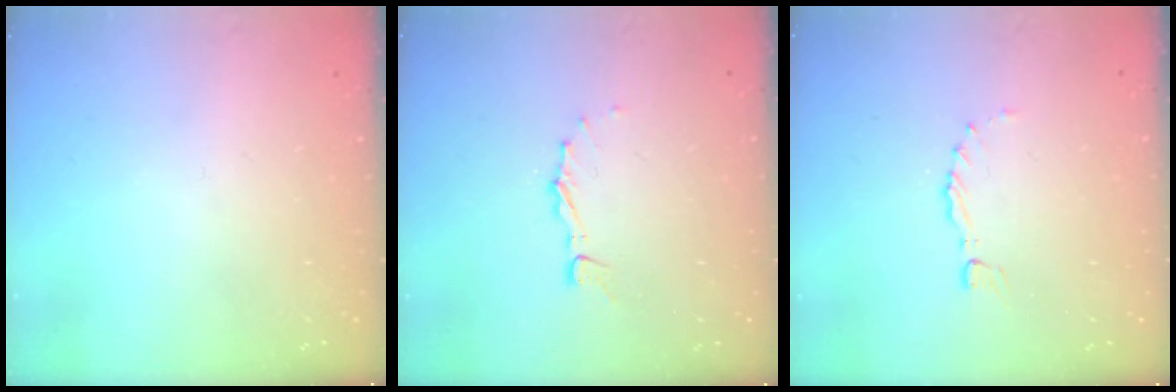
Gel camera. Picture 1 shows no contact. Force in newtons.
{"total": 3.9, "press": 3.9, "slide": 0.3}
{"total": 0.0}